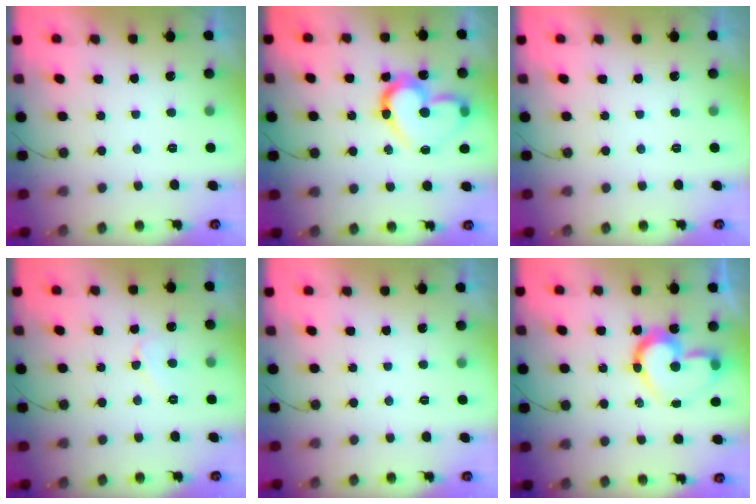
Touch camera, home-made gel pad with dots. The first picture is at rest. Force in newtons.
{"total": 16.8, "press": 16.7, "slide": 1.5}
{"total": 0.0}
{"total": 5.3, "press": 5.2, "slide": 0.6}
{"total": 0.0}
{"total": 15.7, "press": 15.6, "slide": 0.9}